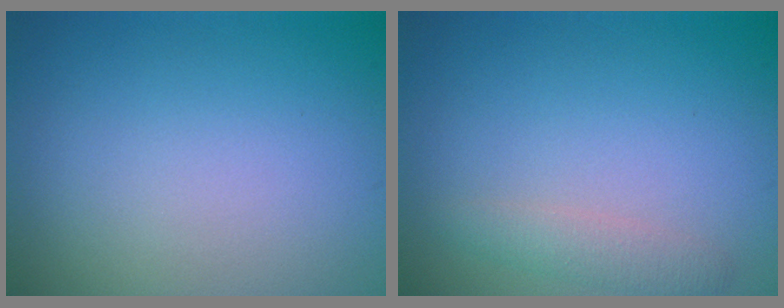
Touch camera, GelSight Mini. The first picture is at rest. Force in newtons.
{"total": 1.7, "press": 1.7, "slide": 0.0}